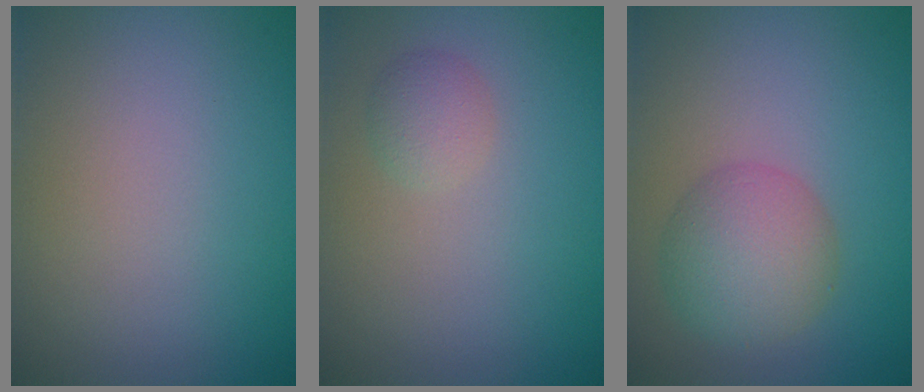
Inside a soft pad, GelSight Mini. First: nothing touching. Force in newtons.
{"total": 1.6, "press": 1.6, "slide": 0.1}
{"total": 4.8, "press": 4.8, "slide": 0.1}